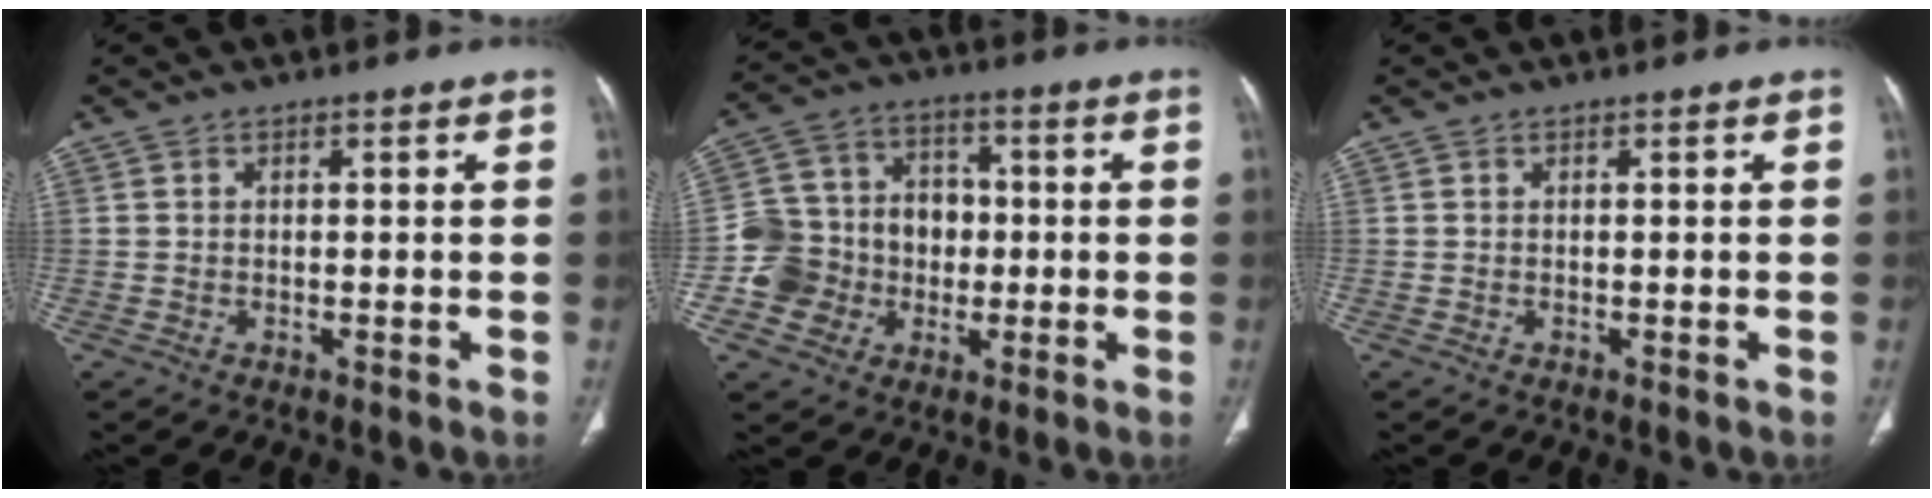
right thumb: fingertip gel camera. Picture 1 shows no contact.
{"total": 12.9, "force": [-2.5, 11.8, 4.5], "torque": [-0.039, 0.039, -0.043]}
{"total": 0.0}